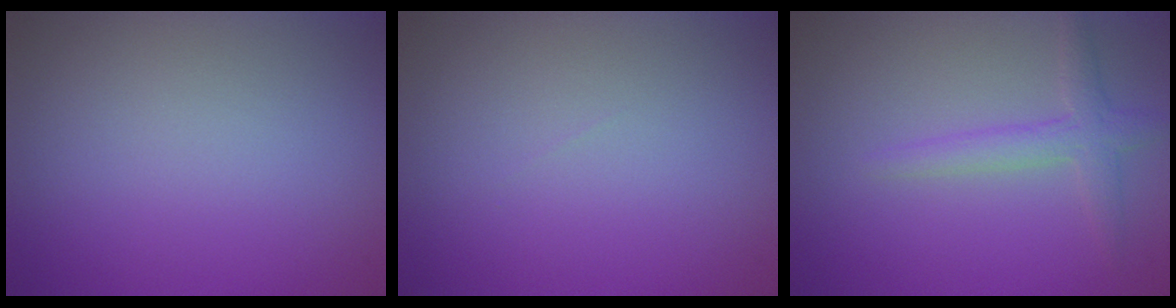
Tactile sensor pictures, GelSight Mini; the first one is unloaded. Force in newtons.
{"total": 0.0}
{"total": 2.3, "press": 2.3, "slide": 0.1}